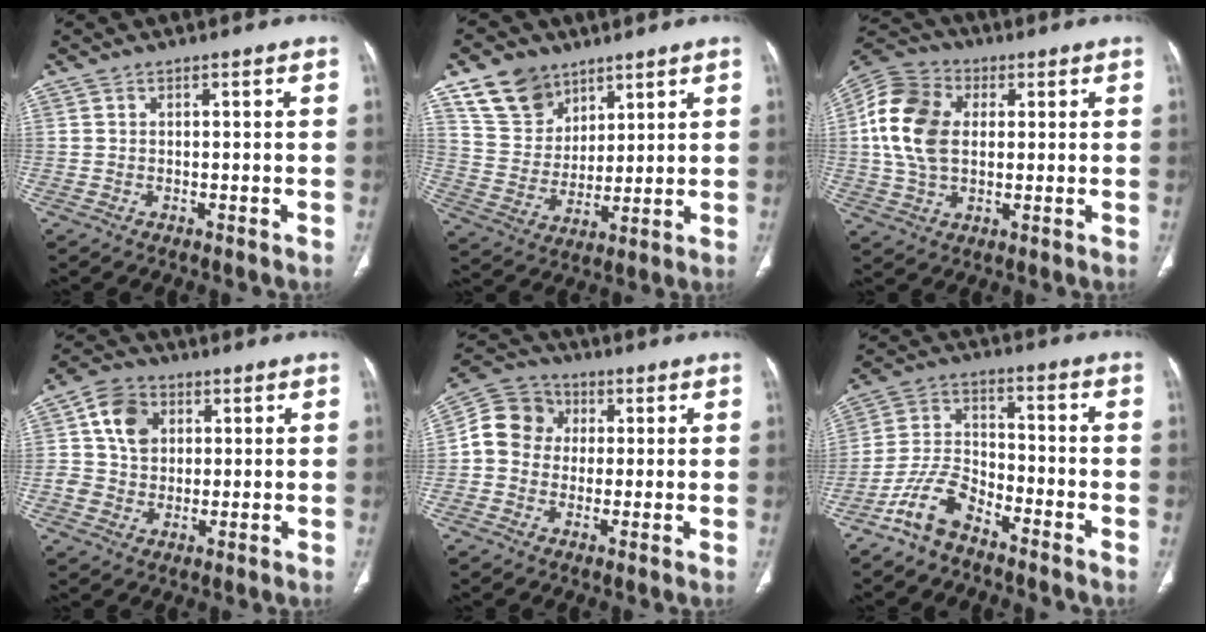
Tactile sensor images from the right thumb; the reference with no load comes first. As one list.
[{"total": 11.8, "force": [7.8, 8.1, 3.4], "torque": [-0.036, -0.039, 0.157]}, {"total": 13.9, "force": [1.7, 9.6, 10.0], "torque": [-0.190, 0.013, 0.025]}, {"total": 8.8, "force": [2.4, 7.1, 4.5], "torque": [-0.049, -0.001, 0.040]}, {"total": 9.7, "force": [0.9, 8.8, 4.1], "torque": [-0.058, 0.022, 0.002]}, {"total": 8.7, "force": [-6.3, 3.8, 4.6], "torque": [-0.096, 0.046, -0.133]}]